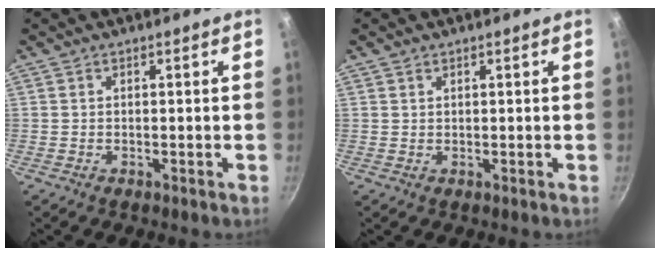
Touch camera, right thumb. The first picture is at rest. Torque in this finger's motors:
{"motor_torque": [0.33, -0.37, 0.08, 0.27, -0.07]}